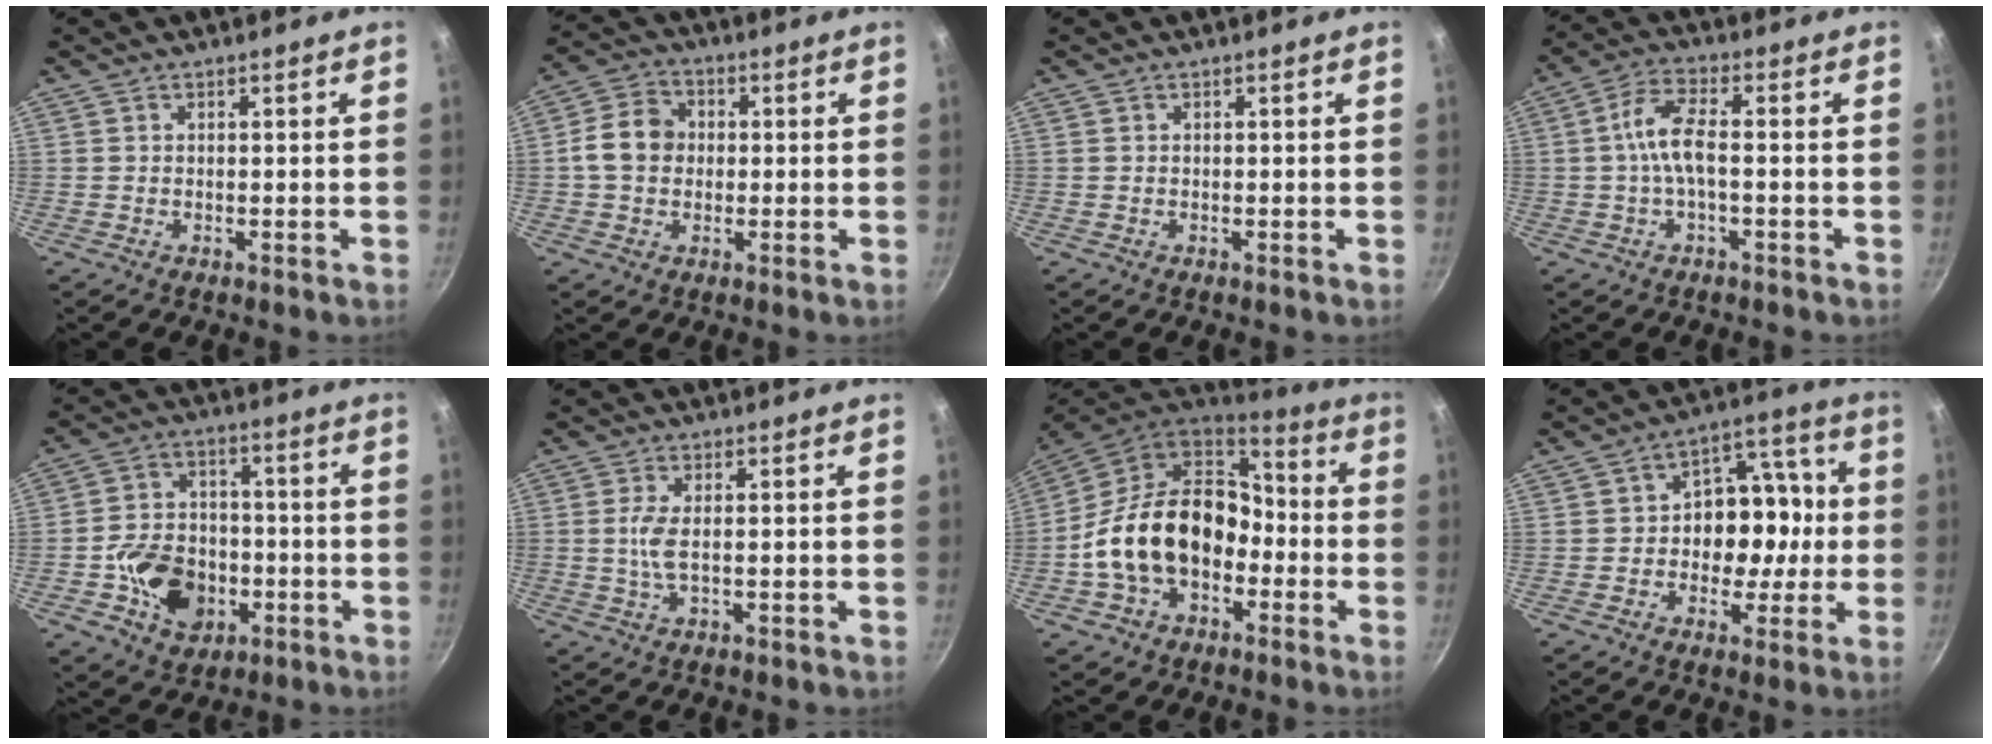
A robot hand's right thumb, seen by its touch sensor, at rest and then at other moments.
{"total": 8.0, "force": [0.1, 6.6, 4.5], "torque": [-0.057, 0.016, -0.014]}
{"total": 0.0}
{"total": 6.7, "force": [-1.0, 2.5, 6.1], "torque": [-0.134, 0.026, -0.027]}
{"total": 12.8, "force": [-3.8, 9.9, 7.2], "torque": [-0.092, 0.031, -0.060]}
{"total": 4.0, "force": [0.0, 1.1, 3.8], "torque": [-0.092, 0.000, 0.000]}
{"total": 20.0, "force": [-3.8, 14.2, 13.5], "torque": [-0.207, 0.059, -0.071]}
{"total": 13.0, "force": [-1.0, 9.7, 8.5], "torque": [-0.066, 0.034, -0.023]}